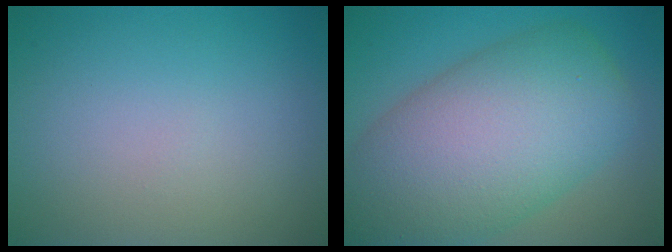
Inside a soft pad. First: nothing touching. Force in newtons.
{"total": 12.9, "press": 12.9, "slide": 0.6}